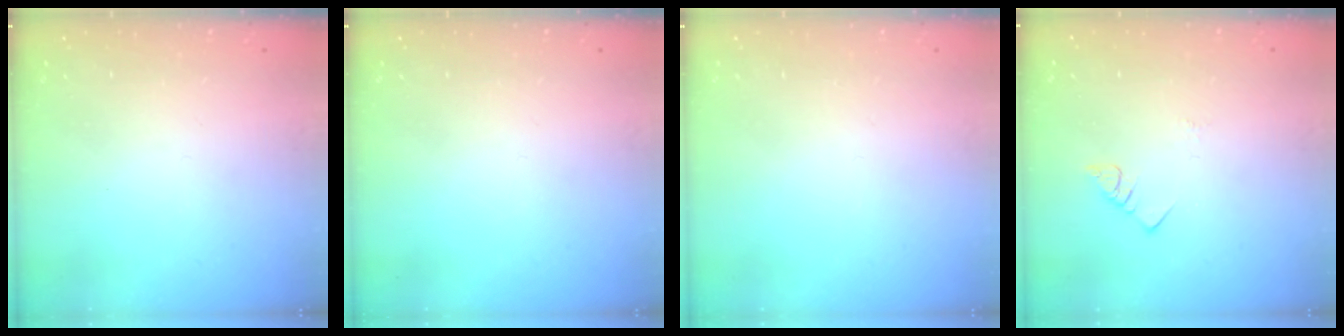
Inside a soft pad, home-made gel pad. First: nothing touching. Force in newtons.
{"total": 0.0}
{"total": 1.8, "press": 1.8, "slide": 0.1}
{"total": 1.8, "press": 1.8, "slide": 0.3}